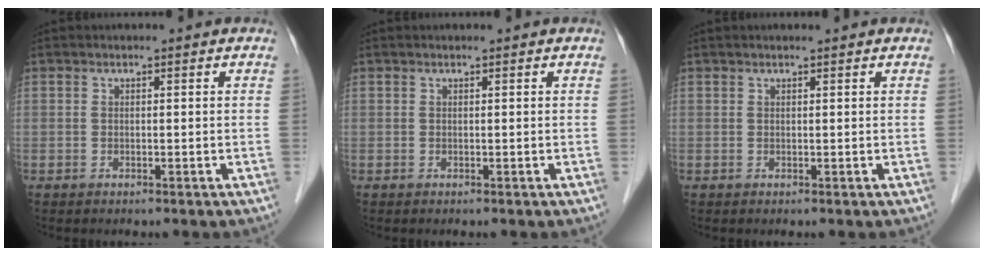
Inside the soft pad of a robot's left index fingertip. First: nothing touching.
{"total": 0.0}
{"total": 1.2, "force": [1.0, 0.1, 0.6], "torque": [-0.010, 0.015, 0.018]}